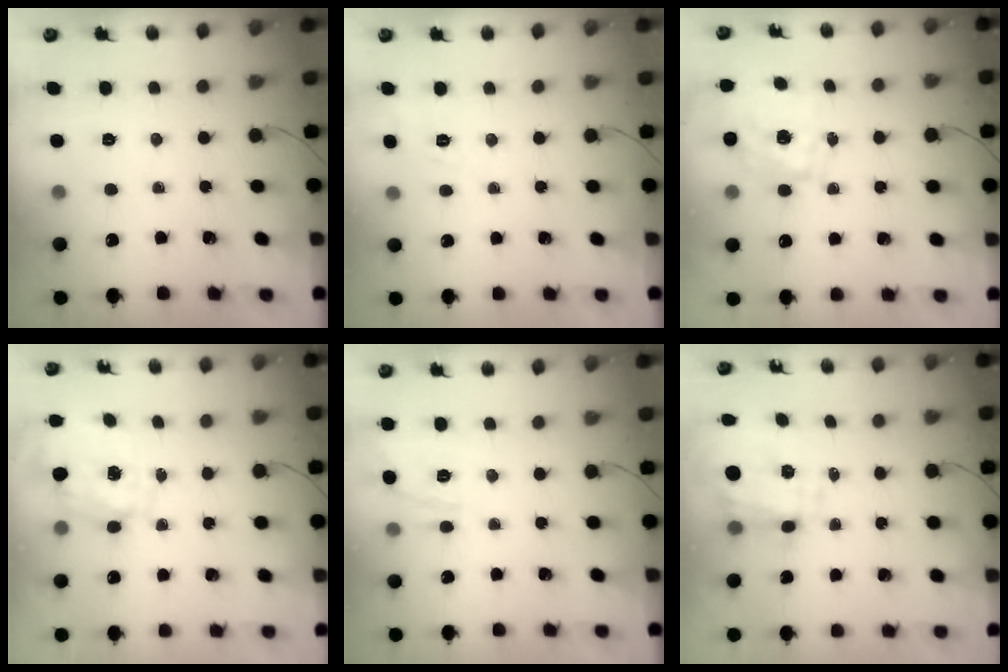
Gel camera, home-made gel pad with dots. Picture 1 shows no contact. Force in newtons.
{"total": 2.5, "press": 1.4, "slide": 2.0}
{"total": 1.4, "press": 1.2, "slide": 0.7}
{"total": 2.8, "press": 2.6, "slide": 0.8}
{"total": 12.5, "press": 12.5, "slide": 0.8}
{"total": 8.7, "press": 8.5, "slide": 1.7}